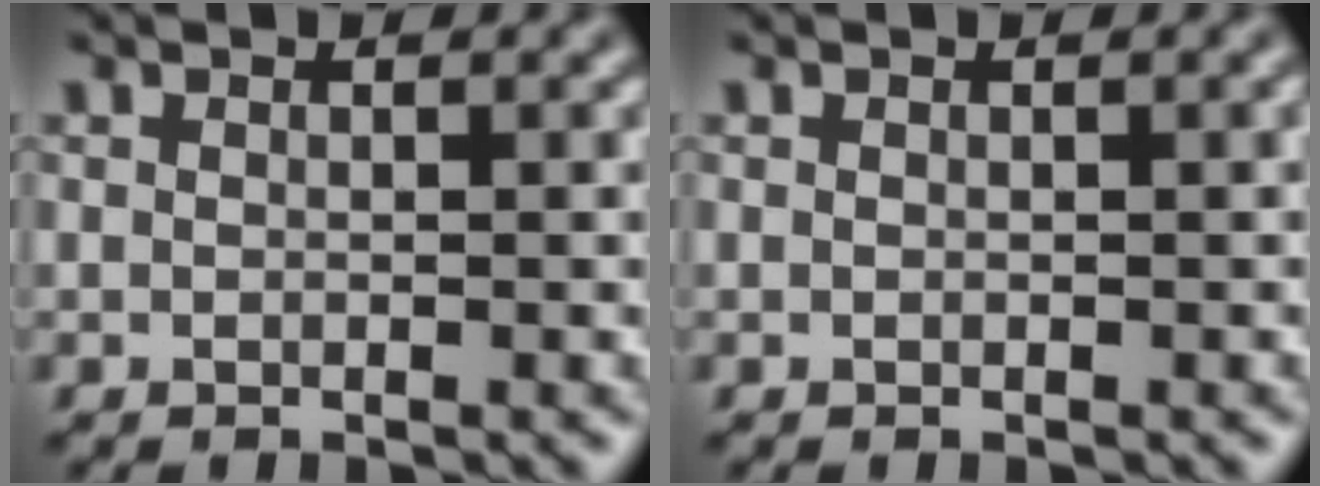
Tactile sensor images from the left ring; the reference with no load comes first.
{"total": 0.0}